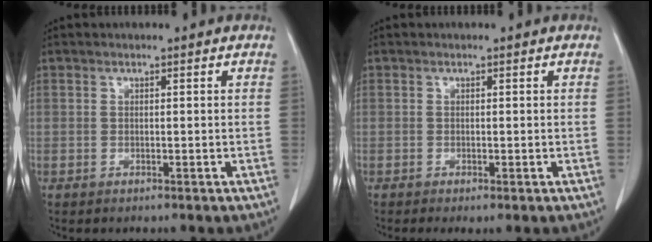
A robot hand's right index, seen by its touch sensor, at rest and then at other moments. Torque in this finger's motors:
{"motor_torque": [0.44, -0.46, 0.14, 0.04]}